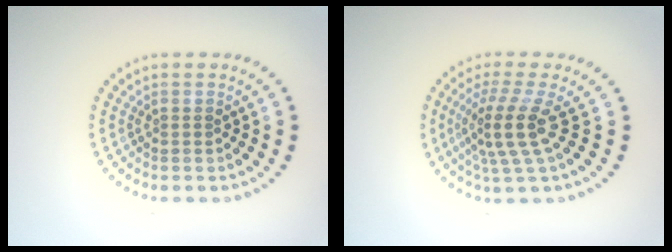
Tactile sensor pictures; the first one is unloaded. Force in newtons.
{"total": 4.0, "press": 2.9, "slide": 2.8}